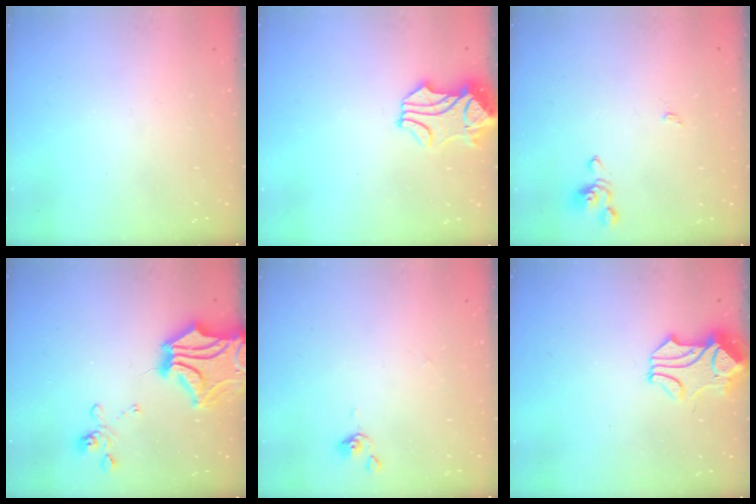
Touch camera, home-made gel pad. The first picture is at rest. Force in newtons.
{"total": 1.0, "press": 0.4, "slide": 0.9}
{"total": 0.6, "press": 0.6, "slide": 0.2}
{"total": 11.4, "press": 10.8, "slide": 3.7}
{"total": 0.0}
{"total": 0.9, "press": 0.2, "slide": 0.9}